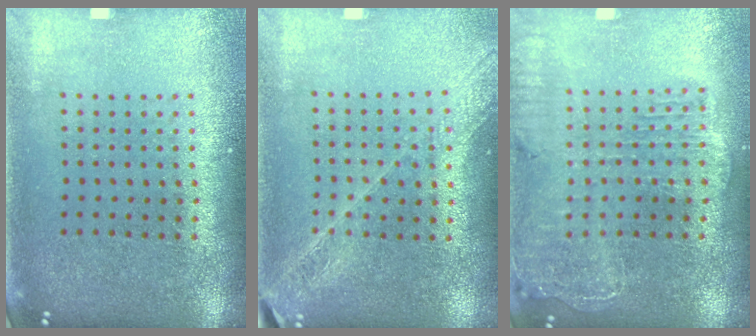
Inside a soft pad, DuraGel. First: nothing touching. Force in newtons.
{"total": 1.6, "press": 1.5, "slide": 0.4}
{"total": 2.0, "press": 1.8, "slide": 0.8}